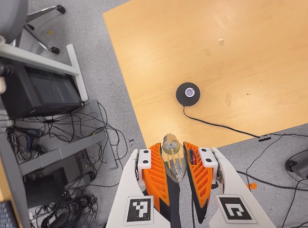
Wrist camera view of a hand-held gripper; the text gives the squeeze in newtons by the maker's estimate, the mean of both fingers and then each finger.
{"total": 22.2, "left": 25.5, "right": 18.9}